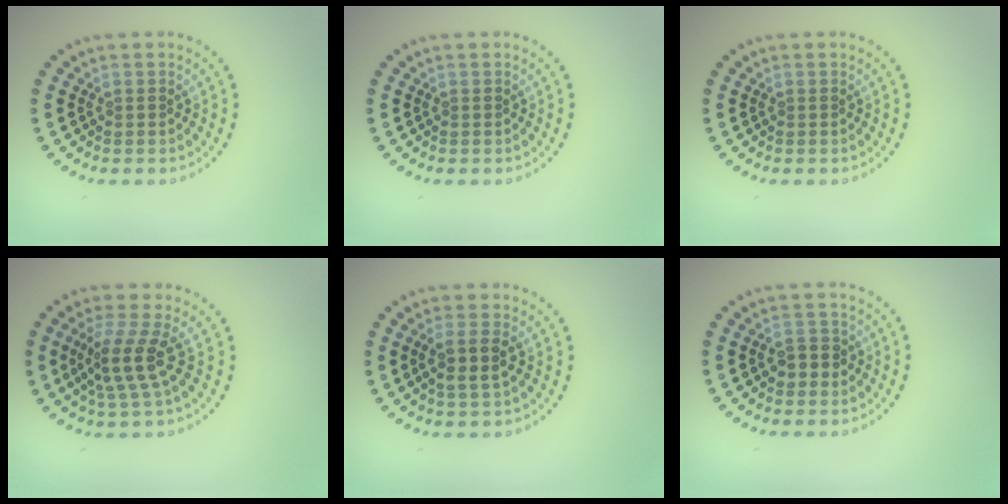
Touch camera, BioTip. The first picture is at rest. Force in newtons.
{"total": 0.0}
{"total": 0.0}
{"total": 3.5, "press": 2.6, "slide": 2.3}
{"total": 2.4, "press": 2.2, "slide": 0.9}
{"total": 1.8, "press": 1.8, "slide": 0.5}